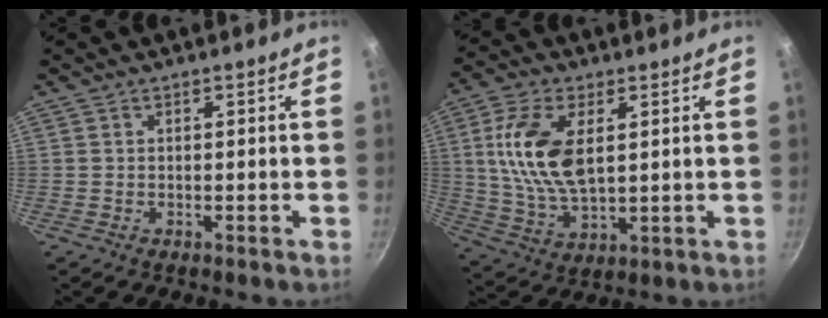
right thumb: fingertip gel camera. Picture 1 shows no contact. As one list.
[{"total": 14.2, "force": [3.0, 7.5, 11.7], "torque": [-0.226, -0.009, 0.063]}]